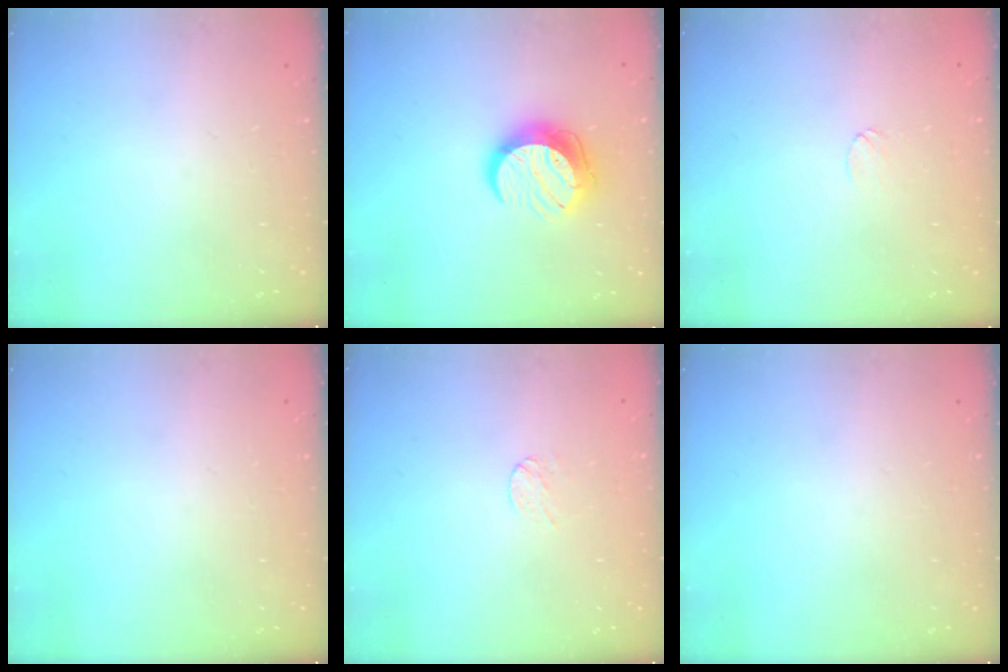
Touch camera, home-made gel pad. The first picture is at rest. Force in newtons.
{"total": 12.1, "press": 12.1, "slide": 0.6}
{"total": 4.8, "press": 4.8, "slide": 0.4}
{"total": 0.0}
{"total": 3.0, "press": 3.0, "slide": 0.2}
{"total": 0.0}